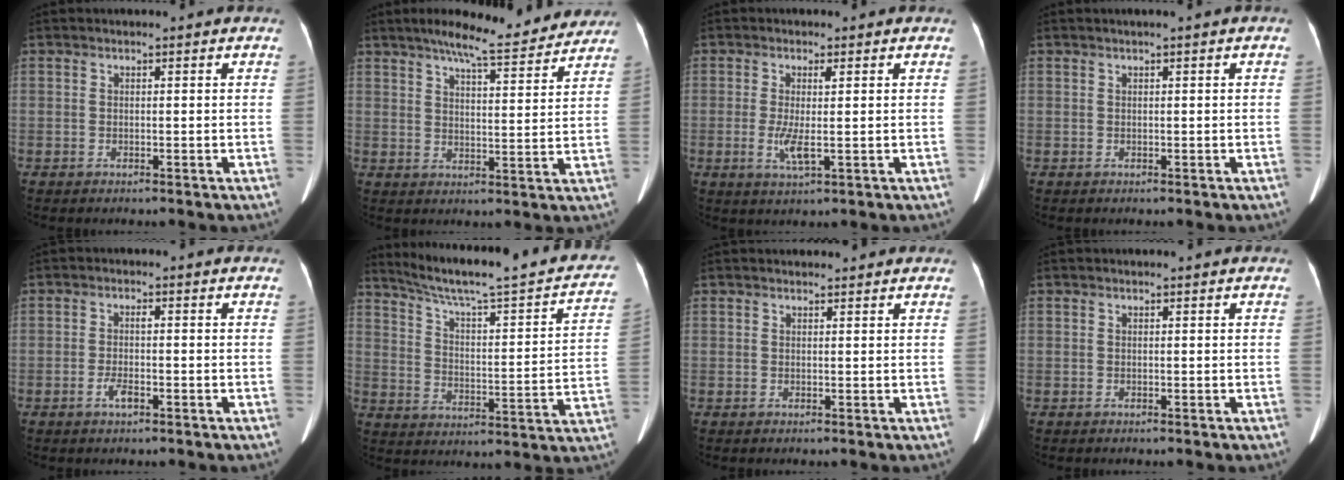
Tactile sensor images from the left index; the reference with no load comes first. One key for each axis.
{"total": 14.2, "fx": 12.5, "fy": 2.1, "fz": 6.3, "tx": -0.085, "ty": 0.001, "tz": 0.162}
{"total": 4.1, "fx": -0.4, "fy": 0.7, "fz": 4.0, "tx": -0.086, "ty": -0.010, "tz": -0.006}
{"total": 0.5, "fx": 0.2, "fy": -0.1, "fz": 0.5, "tx": -0.011, "ty": 0.005, "tz": 0.007}
{"total": 2.6, "fx": -1.3, "fy": 0.8, "fz": 2.2, "tx": -0.046, "ty": -0.001, "tz": -0.024}
{"total": 26.6, "fx": 23.0, "fy": 2.7, "fz": 13.0, "tx": -0.195, "ty": -0.033, "tz": 0.297}
{"total": 2.6, "fx": 2.5, "fy": 0.6, "fz": 0.5, "tx": -0.009, "ty": 0.019, "tz": 0.032}
{"total": 0.0}